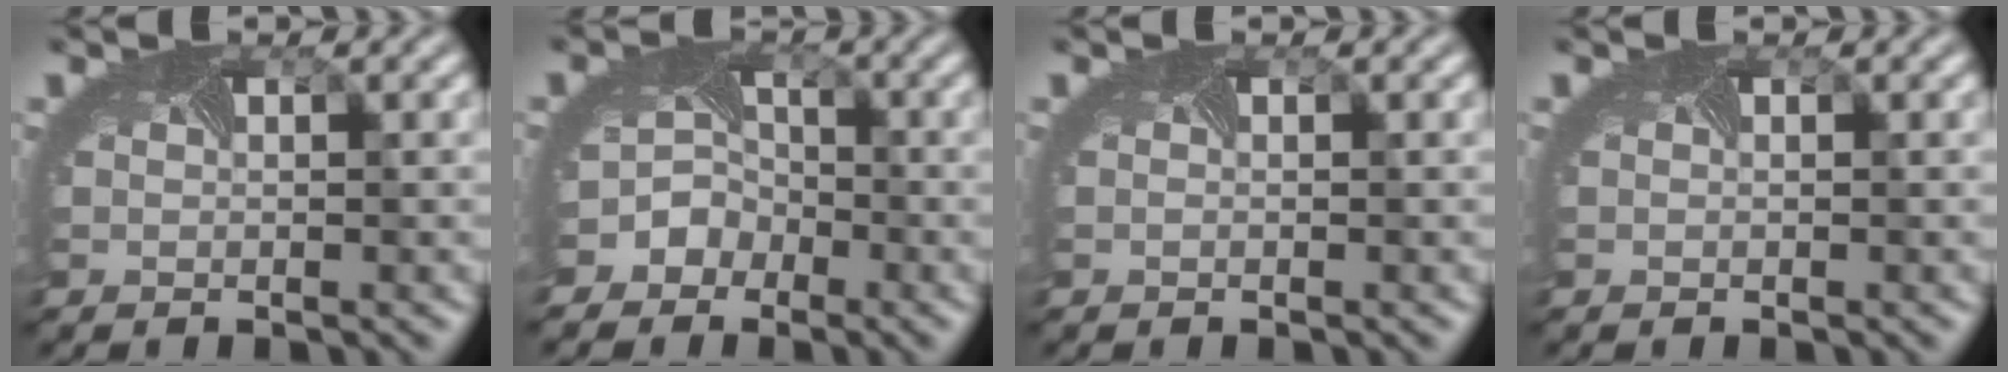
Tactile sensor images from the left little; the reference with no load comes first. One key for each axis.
{"total": 3.6, "fx": -2.3, "fy": 2.8, "fz": 0.3, "tx": 0.023, "ty": 0.006, "tz": -0.046}
{"total": 0.0}
{"total": 0.0}